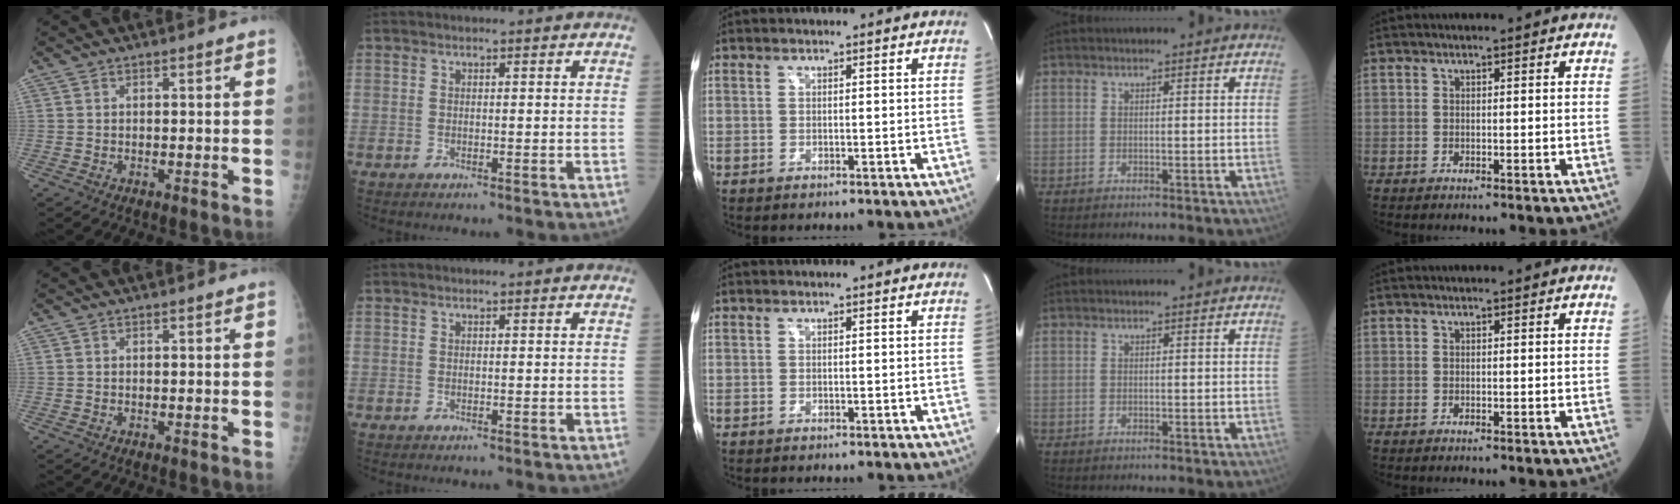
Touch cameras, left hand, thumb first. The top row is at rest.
{}